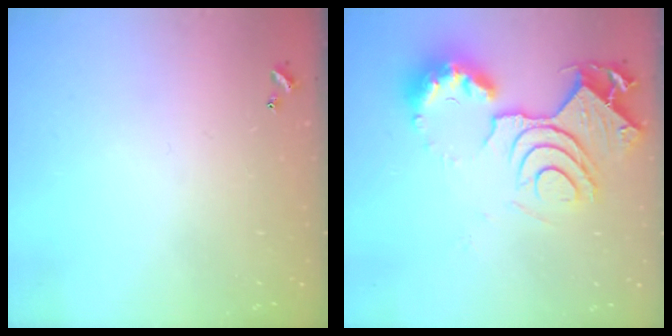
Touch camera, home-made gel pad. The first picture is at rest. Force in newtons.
{"total": 16.4, "press": 16.3, "slide": 1.7}